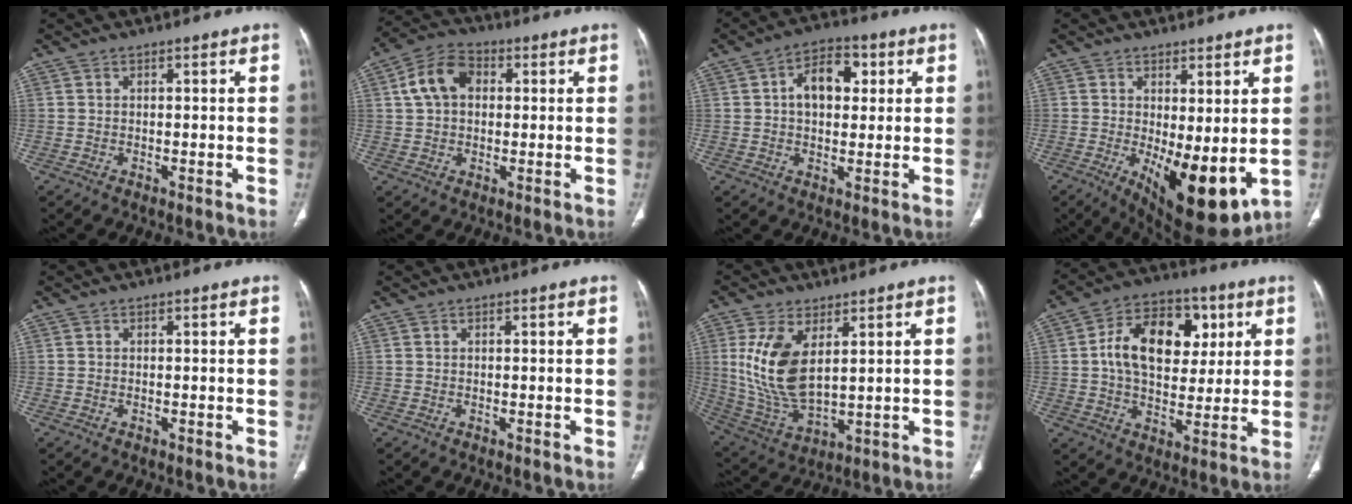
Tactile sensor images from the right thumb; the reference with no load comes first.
{"total": 9.2, "force": [1.9, 6.6, 6.1], "torque": [-0.108, 0.020, 0.027]}
{"total": 9.2, "force": [2.0, 5.9, 6.7], "torque": [-0.081, 0.012, 0.027]}
{"total": 12.9, "force": [-1.6, 5.1, 11.8], "torque": [-0.169, -0.030, -0.005]}
{"total": 0.0}
{"total": 0.0}
{"total": 14.0, "force": [4.0, 7.1, 11.5], "torque": [-0.233, -0.022, 0.097]}
{"total": 17.0, "force": [3.8, 11.2, 12.1], "torque": [-0.169, 0.008, 0.057]}